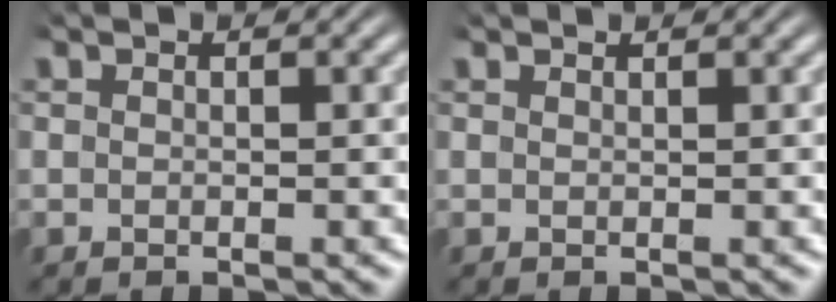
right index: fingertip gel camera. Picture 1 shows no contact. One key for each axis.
{"total": 0.8, "fx": 0.6, "fy": -0.5, "fz": -0.1, "tx": 0.010, "ty": -0.002, "tz": 0.013}